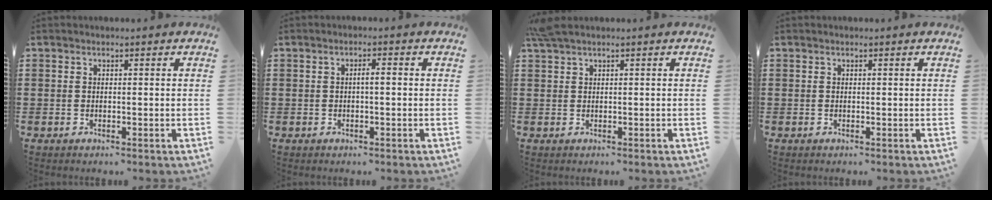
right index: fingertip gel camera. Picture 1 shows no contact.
{"total": 1.5, "force": [-0.3, -0.2, 1.4], "torque": [-0.024, -0.002, -0.006]}
{"total": 1.3, "force": [0.8, -0.2, 1.0], "torque": [-0.021, -0.002, 0.016]}
{"total": 0.0}